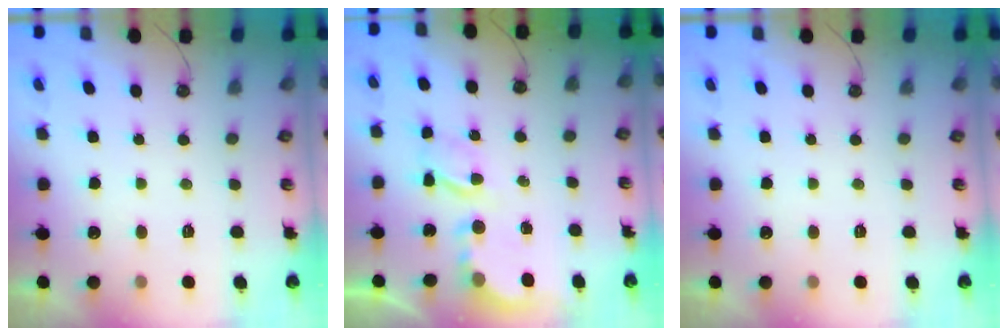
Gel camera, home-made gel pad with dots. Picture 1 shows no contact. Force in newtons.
{"total": 5.7, "press": 5.7, "slide": 0.2}
{"total": 0.0}